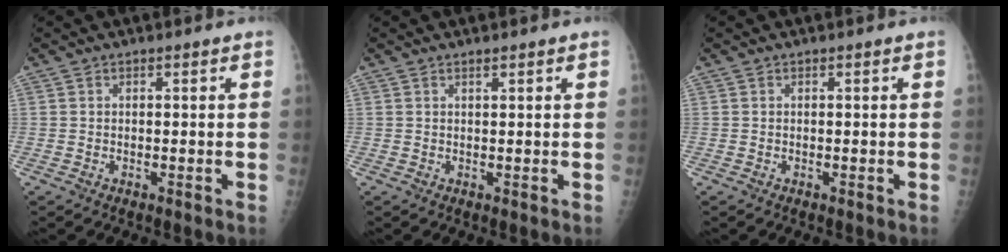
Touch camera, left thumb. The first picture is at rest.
{"total": 0.7, "force": [0.6, 0.0, 0.3], "torque": [-0.005, -0.004, 0.011]}
{"total": 0.0}